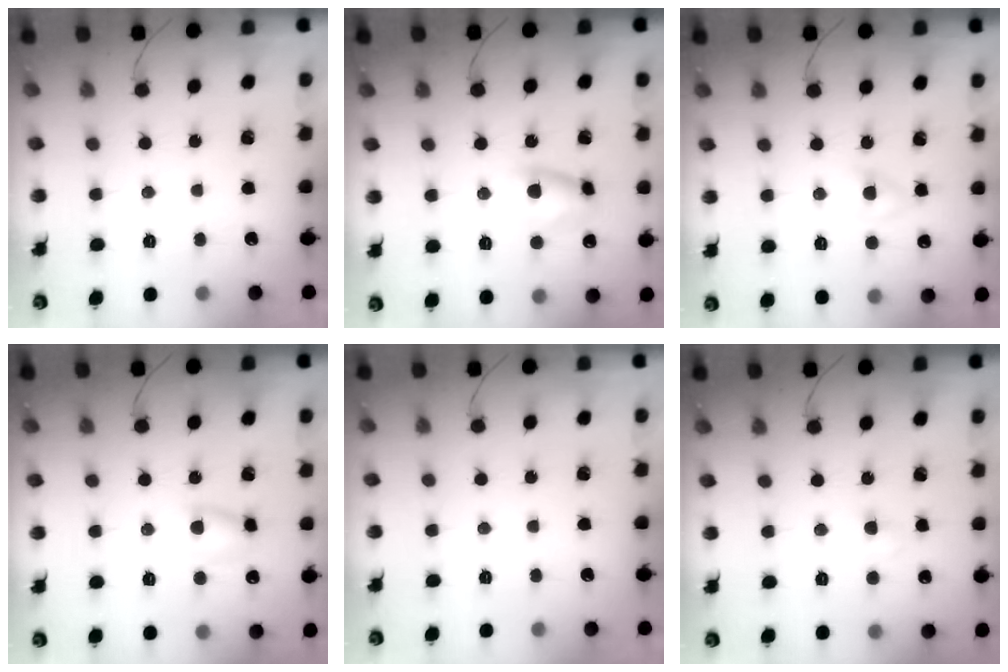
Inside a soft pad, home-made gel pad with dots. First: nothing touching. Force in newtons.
{"total": 6.7, "press": 6.7, "slide": 0.2}
{"total": 1.9, "press": 1.7, "slide": 0.8}
{"total": 5.9, "press": 5.8, "slide": 0.7}
{"total": 0.0}
{"total": 2.4, "press": 2.2, "slide": 1.0}